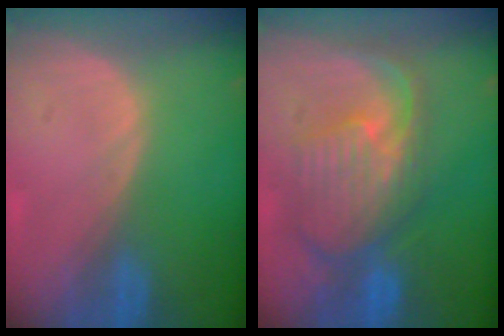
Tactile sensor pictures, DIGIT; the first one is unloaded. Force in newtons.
{"total": 10.7, "press": 9.5, "slide": 5.0}